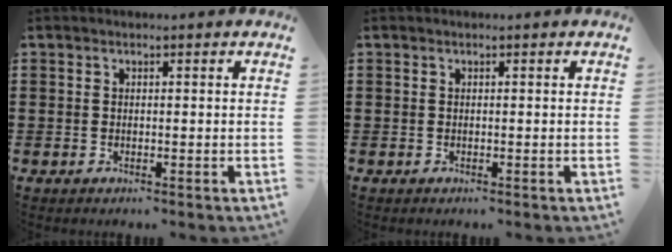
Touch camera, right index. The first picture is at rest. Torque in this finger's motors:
{"motor_torque": [0.50, 1.64, 0.00, 0.00]}